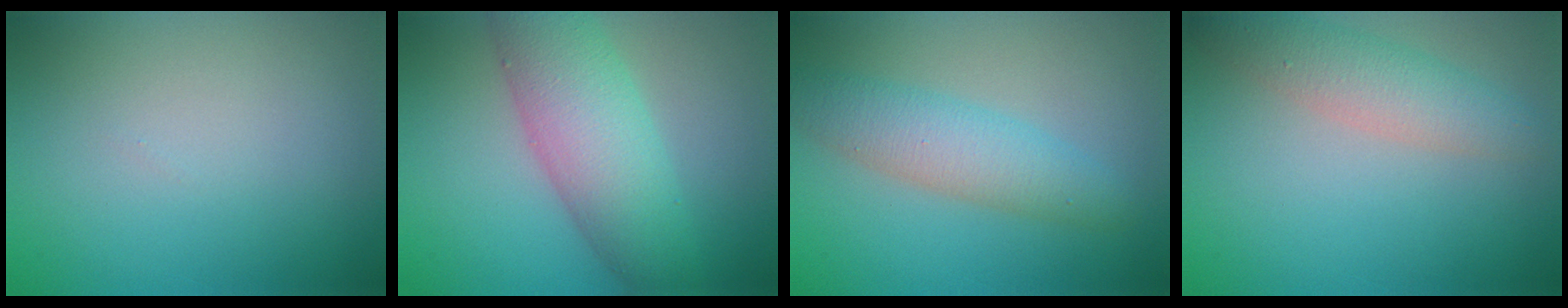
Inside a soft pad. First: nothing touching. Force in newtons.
{"total": 7.3, "press": 7.3, "slide": 0.2}
{"total": 4.2, "press": 4.2, "slide": 0.1}
{"total": 3.7, "press": 3.7, "slide": 0.2}